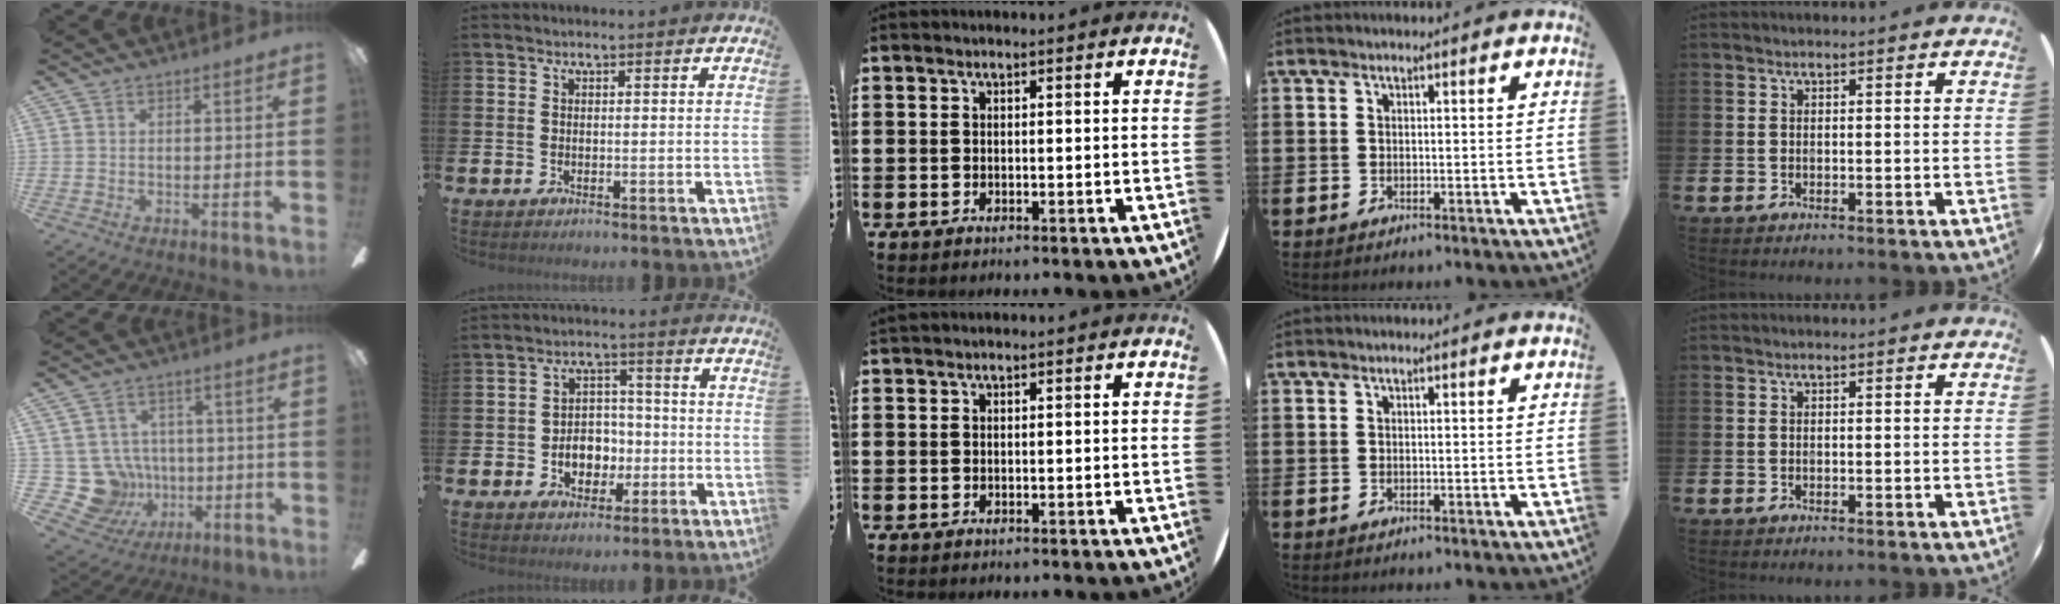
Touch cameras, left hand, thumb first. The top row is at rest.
{"thumb": {"total": 12.0, "force": [-1.1, 11.3, 3.9], "torque": [-0.127, 0.000, -0.013]}, "index": {"total": 5.0, "force": [-1.3, 4.2, 2.4], "torque": [-0.032, 0.001, -0.033]}}